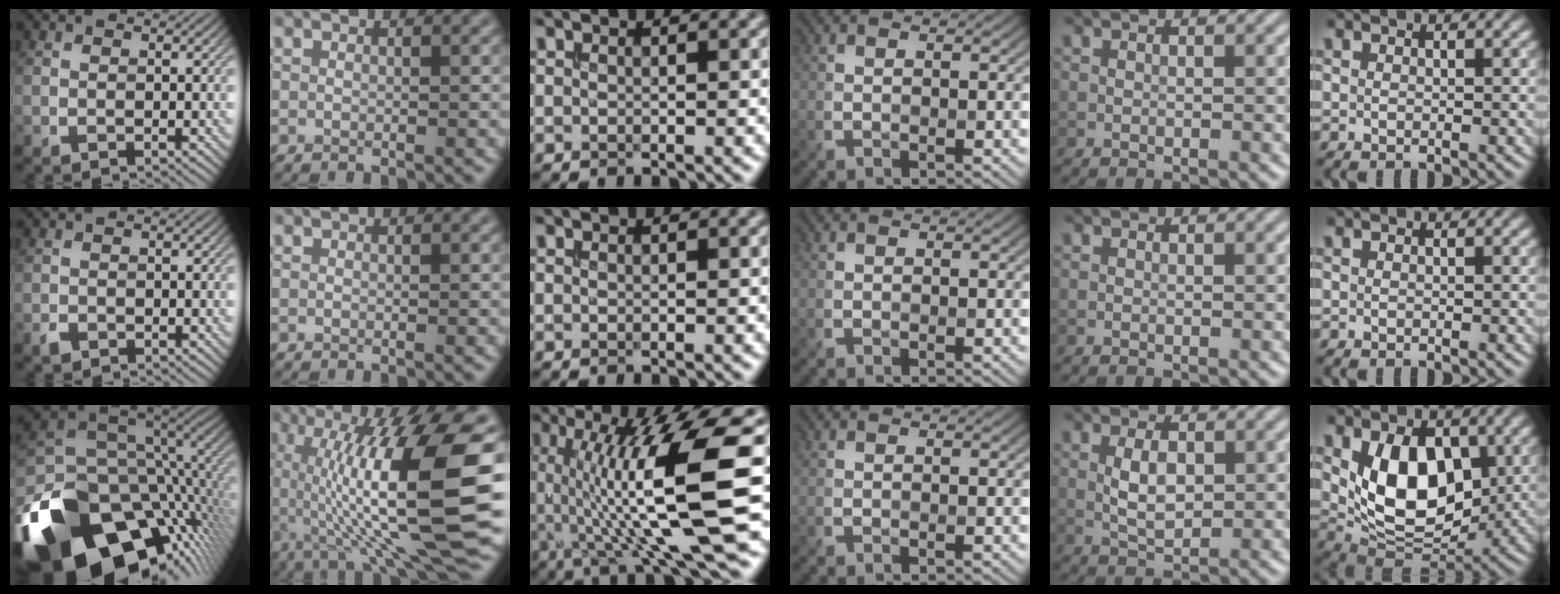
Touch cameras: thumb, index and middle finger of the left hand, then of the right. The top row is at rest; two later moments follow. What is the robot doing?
{"motion": "insert", "object": "drawer"}